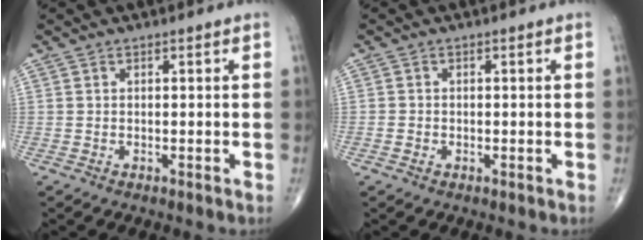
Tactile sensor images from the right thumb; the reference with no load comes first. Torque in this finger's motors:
{"motor_torque": [-0.21, 0.18, -0.03, -0.01, -0.03]}